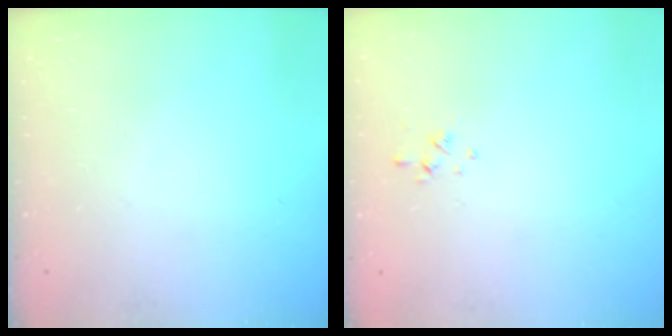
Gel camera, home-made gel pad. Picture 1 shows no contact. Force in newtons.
{"total": 0.6, "press": 0.3, "slide": 0.5}